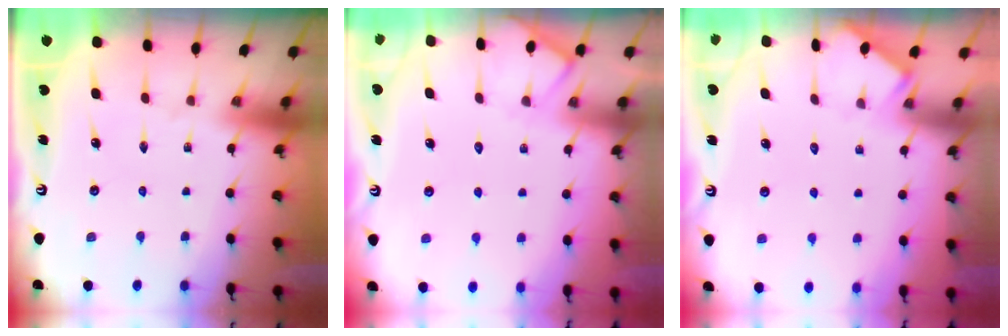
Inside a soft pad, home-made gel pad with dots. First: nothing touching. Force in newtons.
{"total": 3.9, "press": 3.8, "slide": 0.5}
{"total": 2.4, "press": 2.4, "slide": 0.3}